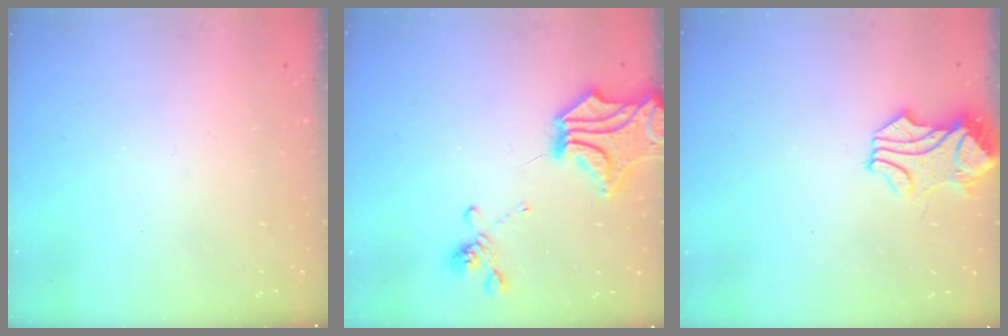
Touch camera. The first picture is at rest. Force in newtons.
{"total": 5.8, "press": 5.1, "slide": 2.6}
{"total": 1.6, "press": 1.5, "slide": 0.7}